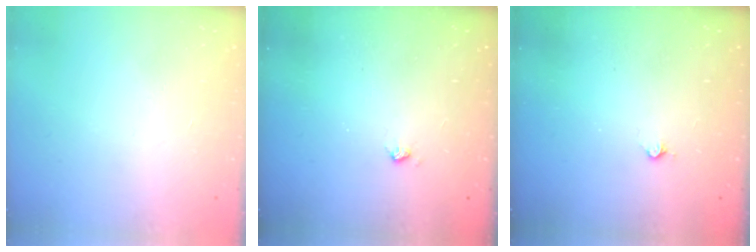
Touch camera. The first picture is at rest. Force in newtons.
{"total": 3.4, "press": 3.3, "slide": 0.7}
{"total": 2.7, "press": 2.7, "slide": 0.5}